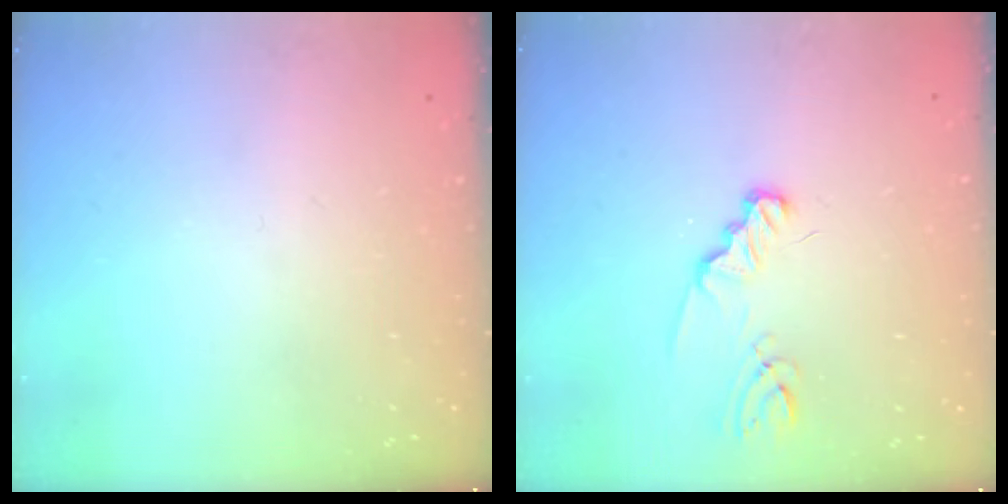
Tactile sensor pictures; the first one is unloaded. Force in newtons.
{"total": 2.7, "press": 2.7, "slide": 0.4}